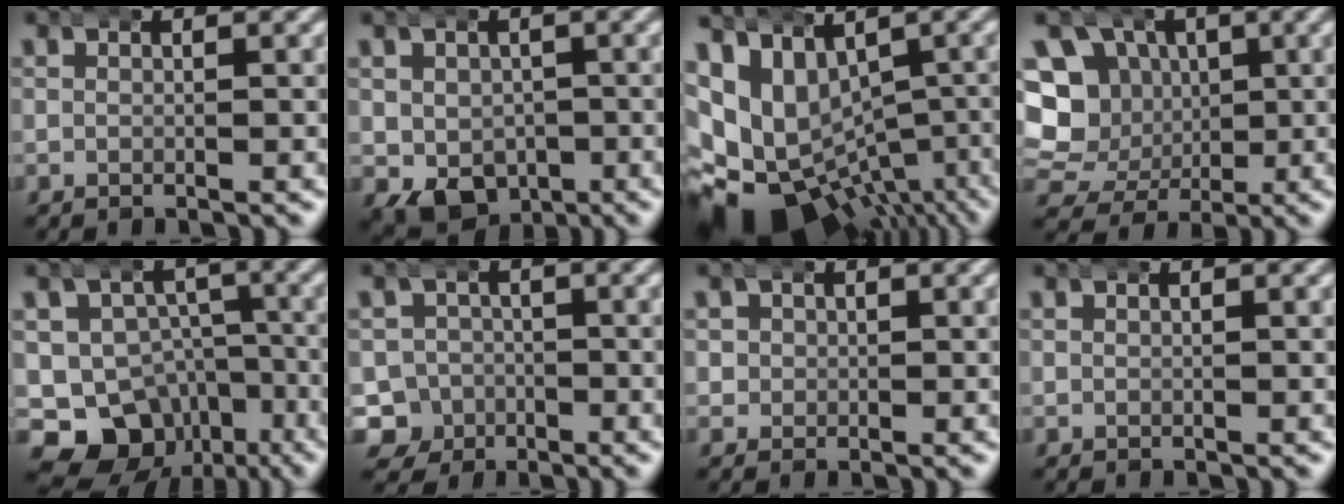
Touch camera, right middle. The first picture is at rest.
{"total": 7.2, "force": [-2.5, 6.1, 3.0], "torque": [-0.052, -0.050, -0.017]}
{"total": 18.3, "force": [-5.7, 14.9, 8.9], "torque": [-0.215, -0.084, -0.077]}
{"total": 14.9, "force": [1.6, 13.6, 5.8], "torque": [-0.128, -0.032, 0.020]}
{"total": 16.7, "force": [-6.2, 14.5, 5.6], "torque": [-0.124, -0.088, -0.087]}
{"total": 9.5, "force": [-3.8, 8.5, 1.9], "torque": [-0.053, -0.049, -0.057]}
{"total": 1.9, "force": [0.4, 1.9, 0.2], "torque": [-0.016, -0.007, 0.009]}
{"total": 0.0}